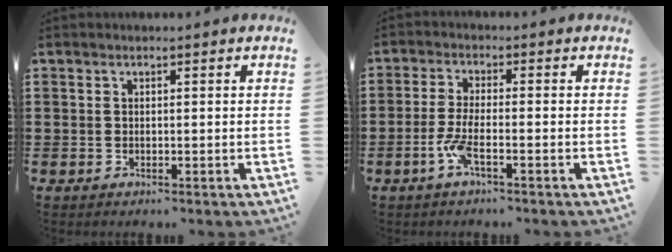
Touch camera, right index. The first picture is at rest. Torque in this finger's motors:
{"motor_torque": [1.15, 0.99, 0.17, 0.05]}